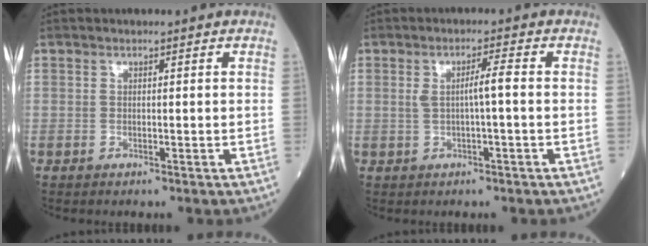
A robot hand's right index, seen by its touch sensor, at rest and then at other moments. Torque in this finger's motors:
{"motor_torque": [0.68, 0.01, 0.28, 0.08]}